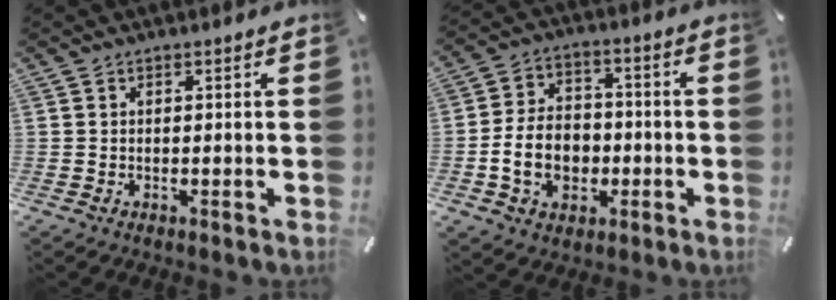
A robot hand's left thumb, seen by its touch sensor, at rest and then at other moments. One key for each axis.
{"total": 10.7, "fx": -2.7, "fy": 8.3, "fz": 6.2, "tx": -0.138, "ty": 0.015, "tz": -0.049}